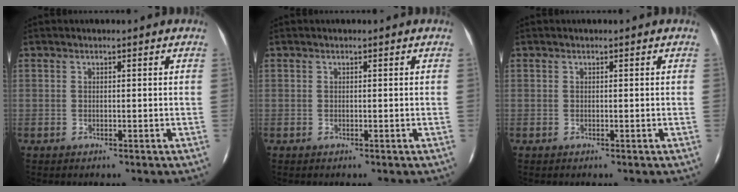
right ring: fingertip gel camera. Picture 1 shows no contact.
{"total": 0.0}
{"total": 0.0}